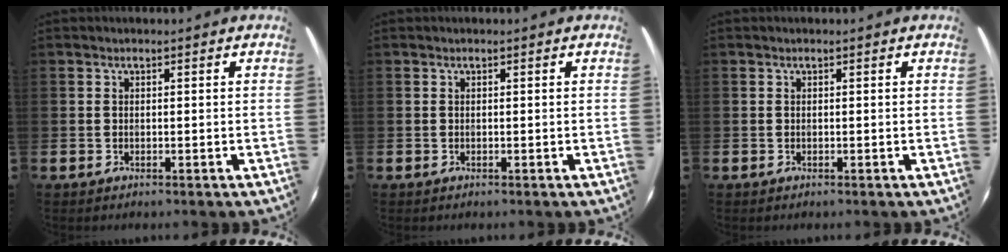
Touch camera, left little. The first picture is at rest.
{"total": 0.0}
{"total": 0.0}